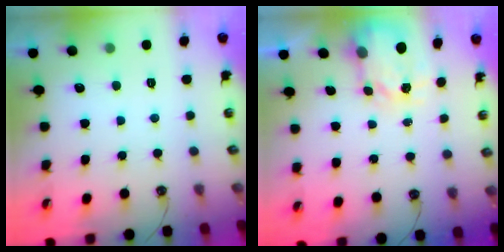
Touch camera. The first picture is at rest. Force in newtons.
{"total": 3.9, "press": 3.8, "slide": 0.5}